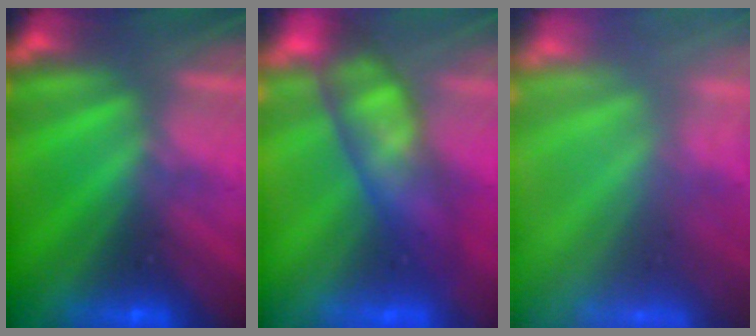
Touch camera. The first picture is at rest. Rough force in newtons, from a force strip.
{"total": 4.8}
{"total": 7.1}